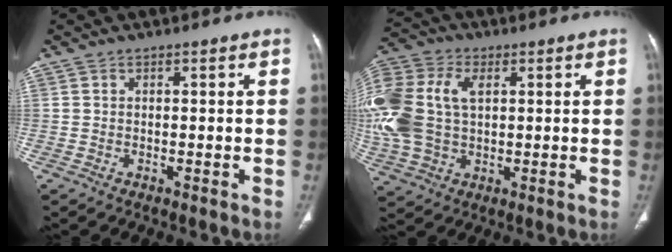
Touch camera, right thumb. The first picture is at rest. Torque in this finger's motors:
{"motor_torque": [0.49, 0.52, 1.69, -0.18, 0.27]}